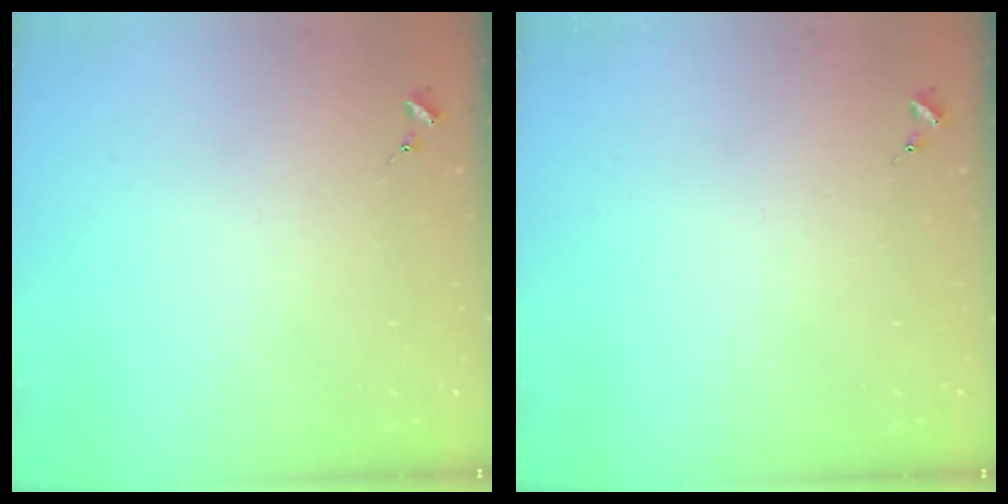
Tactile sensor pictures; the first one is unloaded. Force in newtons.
{"total": 0.0}